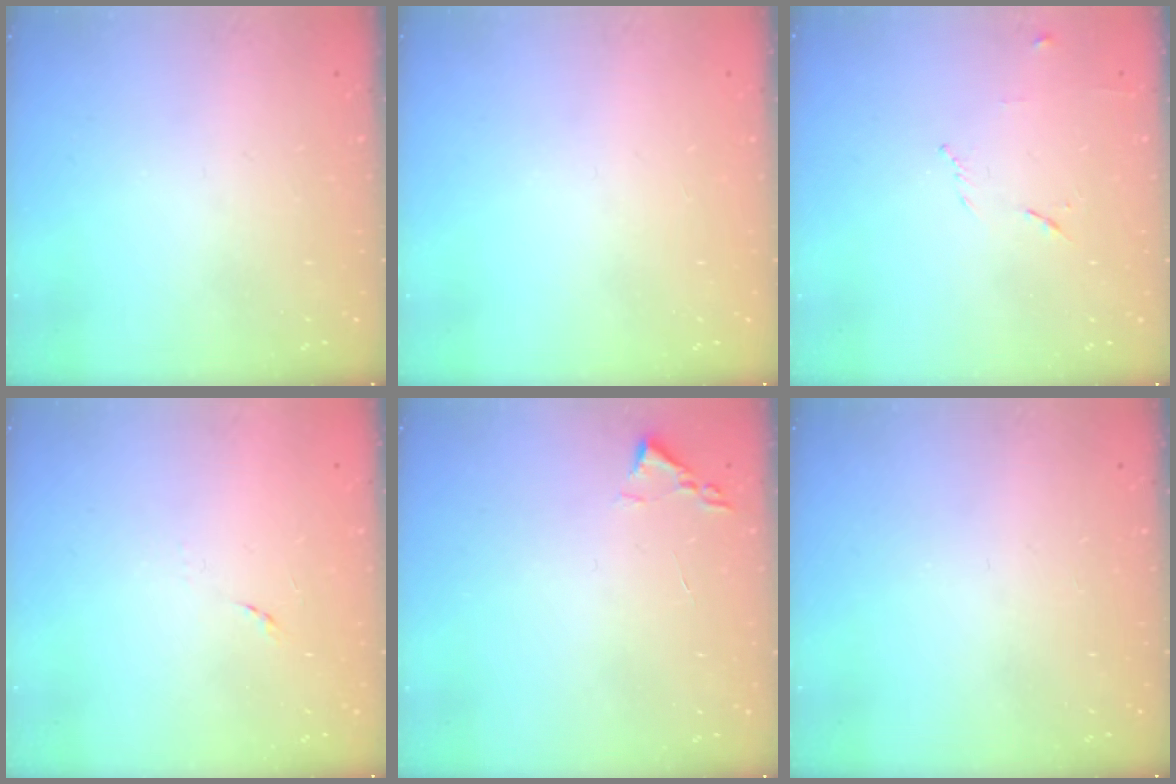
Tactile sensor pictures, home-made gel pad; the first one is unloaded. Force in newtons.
{"total": 0.0}
{"total": 5.9, "press": 5.8, "slide": 1.1}
{"total": 5.7, "press": 5.6, "slide": 0.6}
{"total": 1.8, "press": 1.7, "slide": 0.2}
{"total": 0.0}